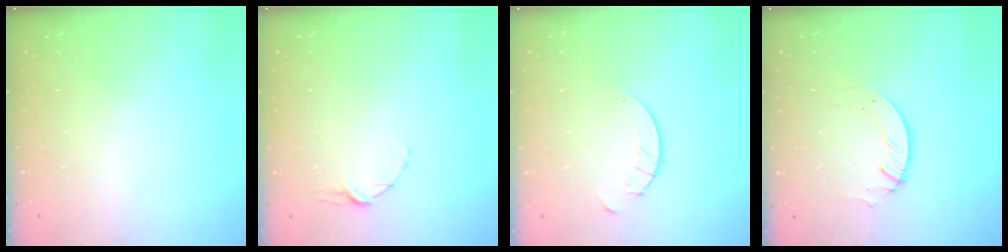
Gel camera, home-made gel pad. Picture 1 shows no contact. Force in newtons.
{"total": 3.8, "press": 3.8, "slide": 0.4}
{"total": 1.7, "press": 1.7, "slide": 0.2}
{"total": 3.4, "press": 3.4, "slide": 0.1}